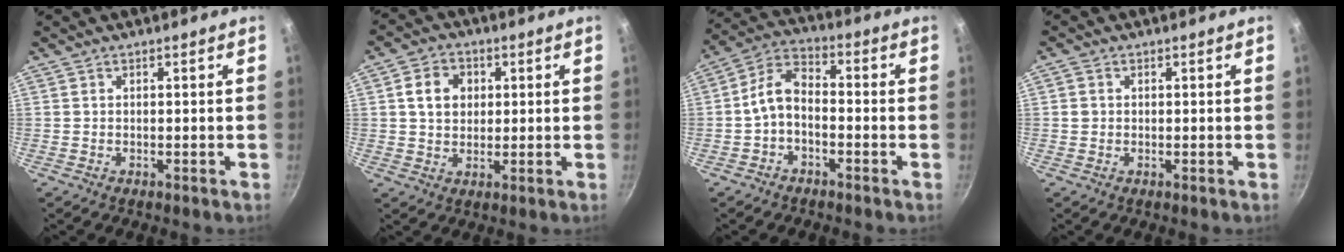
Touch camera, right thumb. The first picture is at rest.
{"total": 7.1, "force": [1.6, 5.8, 3.8], "torque": [-0.043, 0.006, 0.021]}
{"total": 7.5, "force": [-2.3, 4.6, 5.5], "torque": [-0.099, 0.046, -0.052]}
{"total": 1.5, "force": [0.1, 1.3, 0.6], "torque": [-0.010, 0.005, 0.000]}